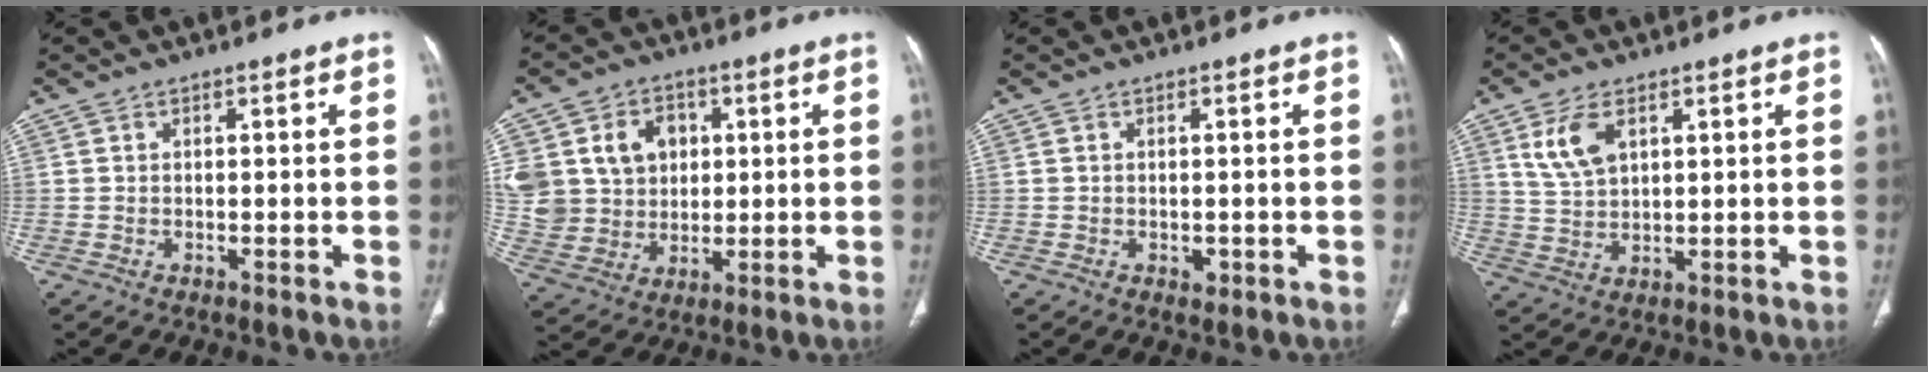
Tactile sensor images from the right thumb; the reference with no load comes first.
{"total": 17.9, "force": [4.2, 15.1, 8.7], "torque": [-0.165, 0.021, 0.097]}
{"total": 1.2, "force": [-0.3, 0.9, 0.8], "torque": [-0.009, -0.001, -0.001]}
{"total": 6.8, "force": [3.1, 3.7, 4.8], "torque": [-0.092, -0.009, 0.071]}